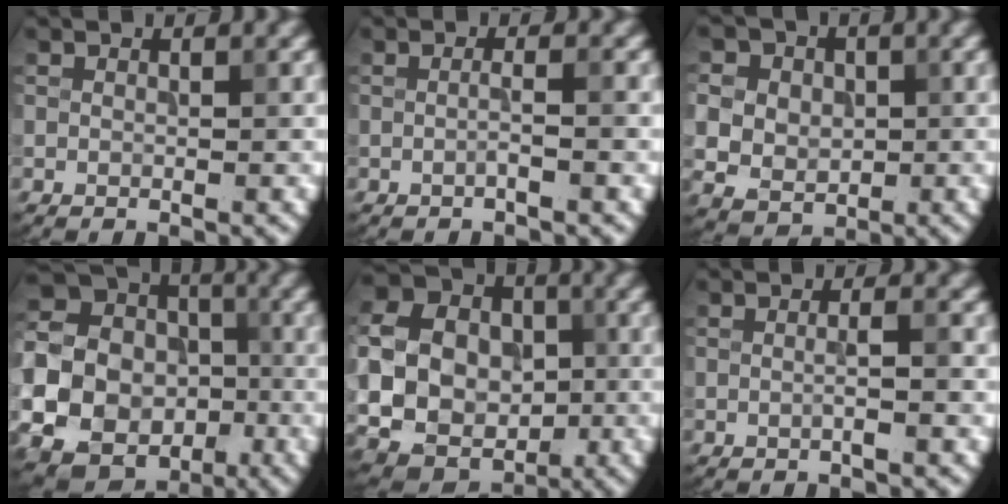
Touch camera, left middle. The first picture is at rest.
{"total": 1.2, "force": [-0.3, 0.2, 1.2], "torque": [-0.017, 0.001, -0.011]}
{"total": 9.2, "force": [2.1, 7.9, 4.4], "torque": [-0.097, 0.028, 0.021]}
{"total": 20.5, "force": [-5.2, 18.7, 6.7], "torque": [-0.196, -0.016, -0.118]}
{"total": 11.1, "force": [-0.6, 9.3, 6.0], "torque": [-0.117, -0.005, -0.017]}
{"total": 1.5, "force": [-0.2, 0.2, 1.5], "torque": [-0.021, 0.000, -0.007]}